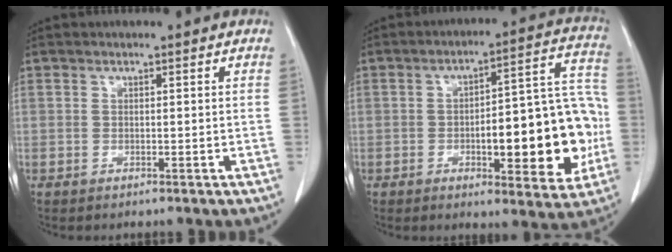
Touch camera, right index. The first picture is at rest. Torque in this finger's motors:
{"motor_torque": [1.77, -0.37, 0.47, 0.13]}